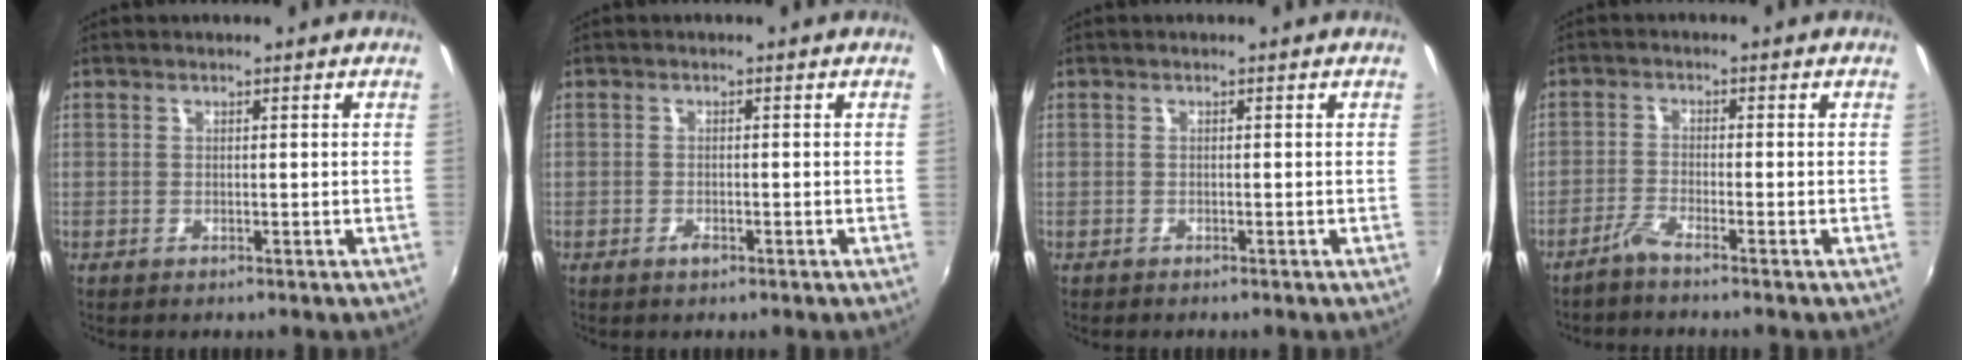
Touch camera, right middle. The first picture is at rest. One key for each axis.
{"total": 1.3, "fx": -0.9, "fy": 0.7, "fz": 0.7, "tx": -0.013, "ty": -0.003, "tz": -0.017}
{"total": 0.5, "fx": -0.4, "fy": 0.3, "fz": 0.1, "tx": -0.003, "ty": -0.002, "tz": -0.008}
{"total": 2.5, "fx": -2.2, "fy": -0.3, "fz": 1.2, "tx": -0.040, "ty": -0.002, "tz": -0.047}